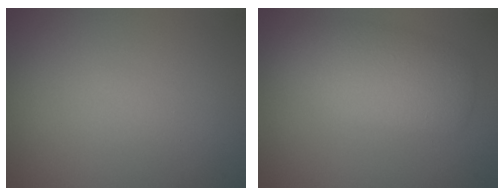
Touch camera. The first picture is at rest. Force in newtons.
{"total": 4.9, "press": 4.9, "slide": 0.1}